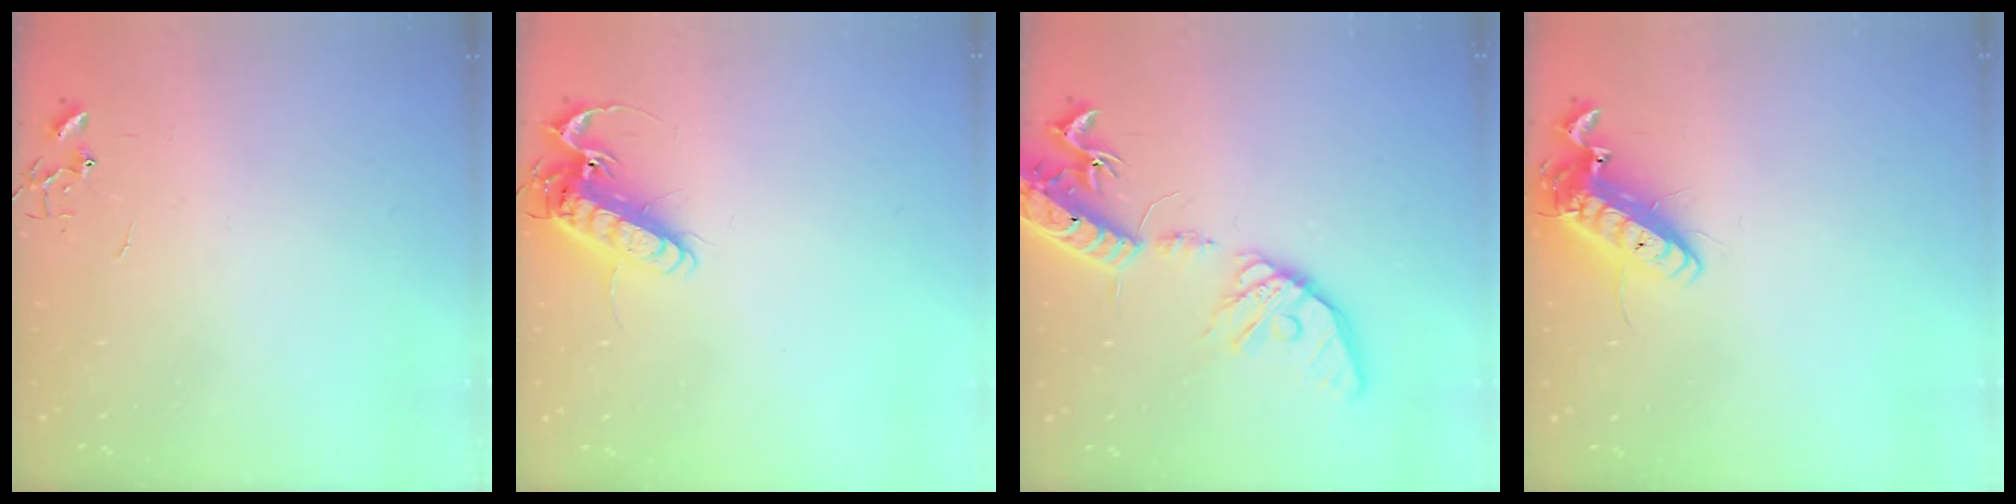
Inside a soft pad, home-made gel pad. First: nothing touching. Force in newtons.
{"total": 13.4, "press": 13.2, "slide": 2.1}
{"total": 19.4, "press": 19.1, "slide": 3.3}
{"total": 14.5, "press": 14.2, "slide": 2.9}